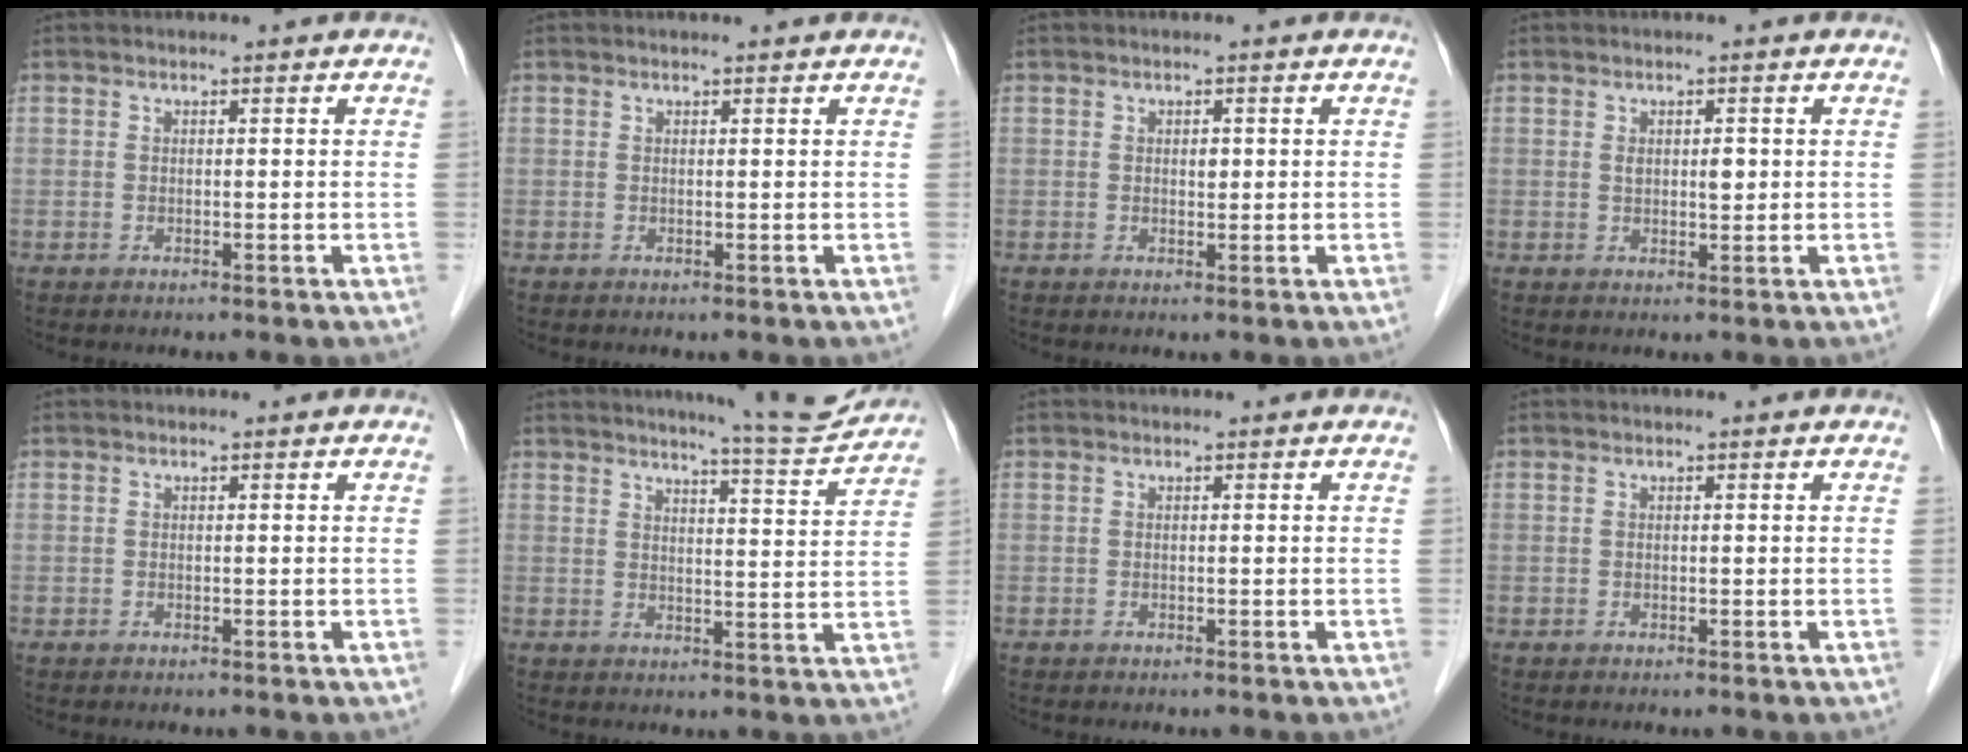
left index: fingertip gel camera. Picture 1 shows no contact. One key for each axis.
{"total": 0.8, "fx": 0.7, "fy": -0.1, "fz": 0.2, "tx": -0.011, "ty": 0.001, "tz": 0.013}
{"total": 1.0, "fx": 0.2, "fy": 0.6, "fz": 0.8, "tx": -0.010, "ty": -0.001, "tz": 0.004}
{"total": 2.0, "fx": 0.4, "fy": 0.9, "fz": 1.8, "tx": -0.028, "ty": 0.000, "tz": 0.008}
{"total": 0.0}
{"total": 8.4, "fx": 8.1, "fy": -0.7, "fz": 2.1, "tx": -0.039, "ty": -0.020, "tz": 0.103}
{"total": 0.0}
{"total": 0.0}